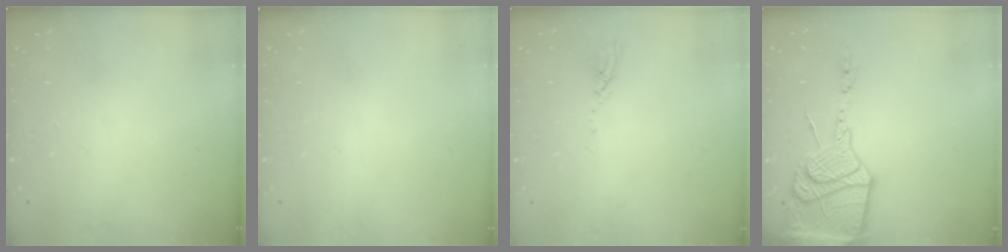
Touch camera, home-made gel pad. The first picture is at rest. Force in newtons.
{"total": 0.0}
{"total": 3.1, "press": 3.1, "slide": 0.3}
{"total": 24.1, "press": 21.5, "slide": 10.8}